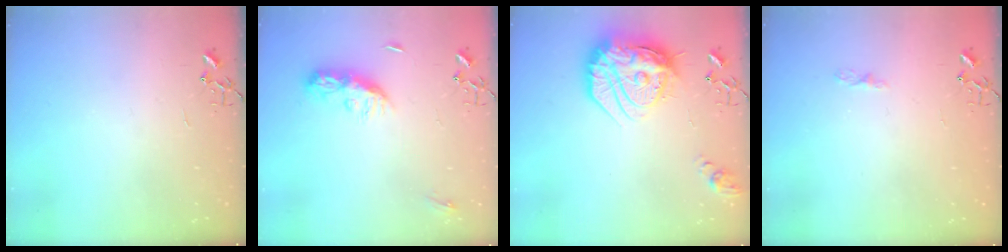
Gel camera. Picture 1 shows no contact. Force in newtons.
{"total": 8.7, "press": 8.7, "slide": 0.4}
{"total": 23.9, "press": 23.8, "slide": 2.1}
{"total": 3.4, "press": 3.4, "slide": 0.5}